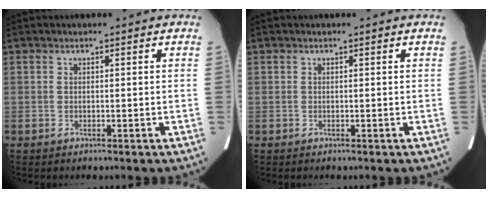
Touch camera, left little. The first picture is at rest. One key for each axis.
{"total": 0.0}